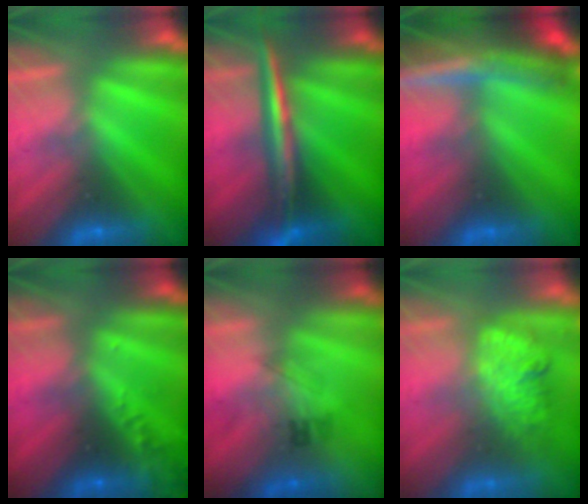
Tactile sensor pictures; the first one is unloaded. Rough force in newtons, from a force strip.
{"total": 2.9}
{"total": 10.2}
{"total": 7.3}
{"total": 2.3}
{"total": 3.0}